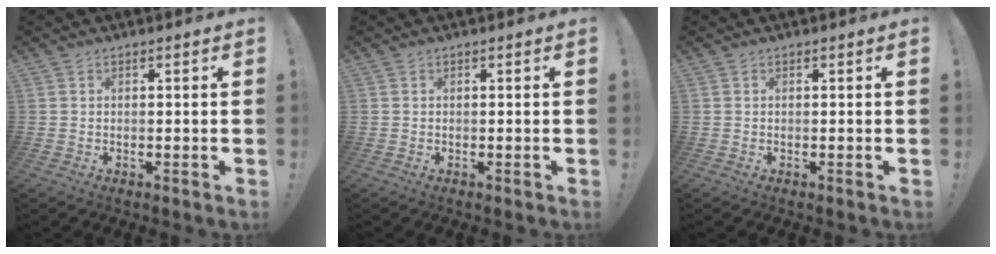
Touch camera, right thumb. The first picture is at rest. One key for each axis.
{"total": 0.0}
{"total": 0.0}